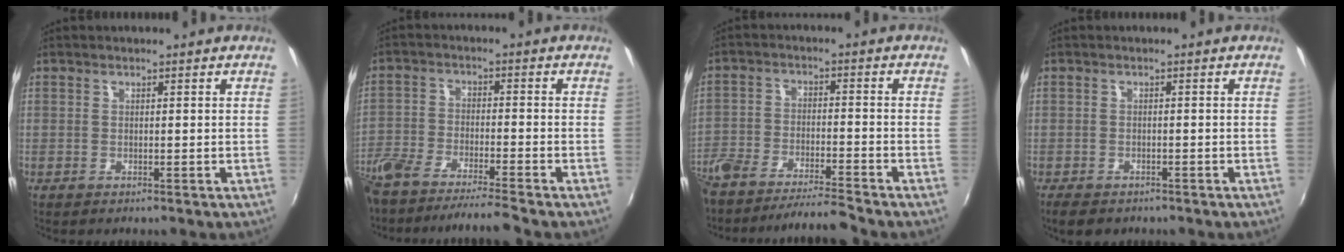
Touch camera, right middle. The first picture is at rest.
{"total": 12.1, "force": [-10.8, 0.2, 5.6], "torque": [-0.133, -0.023, -0.197]}
{"total": 11.8, "force": [-10.8, 0.6, 4.7], "torque": [-0.117, -0.011, -0.193]}
{"total": 3.8, "force": [-2.9, 1.8, 1.7], "torque": [-0.044, -0.012, -0.046]}